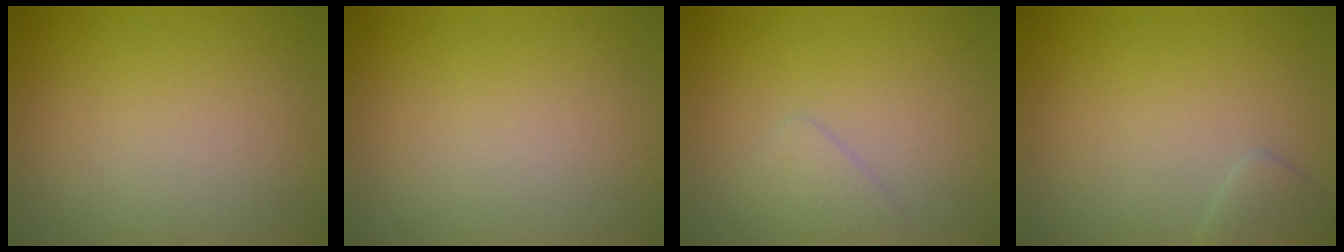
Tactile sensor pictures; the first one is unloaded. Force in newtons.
{"total": 0.0}
{"total": 1.3, "press": 1.3, "slide": 0.1}
{"total": 1.4, "press": 1.4, "slide": 0.1}